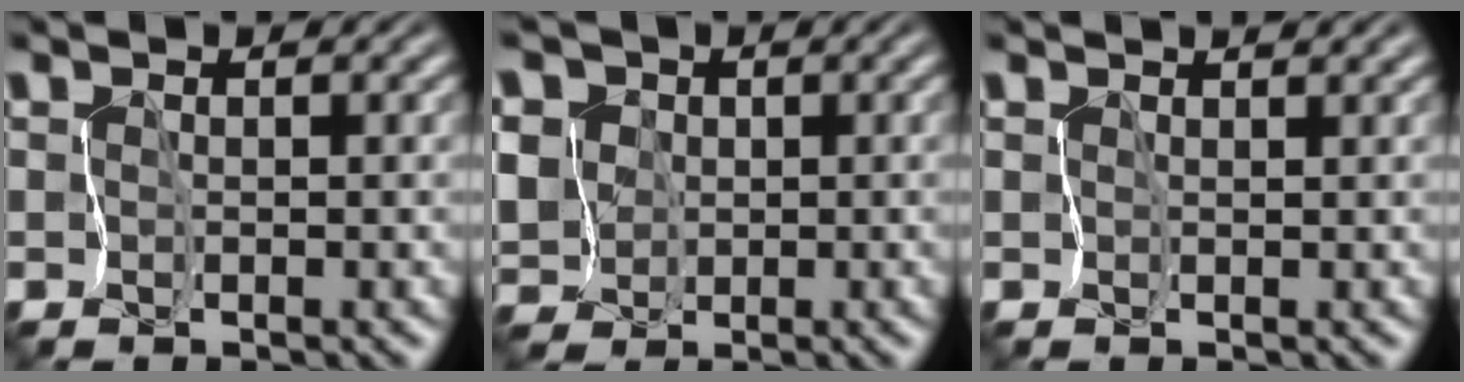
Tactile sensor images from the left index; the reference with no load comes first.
{"total": 6.4, "force": [0.2, 5.6, 2.9], "torque": [-0.070, 0.014, -0.027]}
{"total": 1.8, "force": [1.6, 0.4, 0.8], "torque": [-0.011, 0.005, 0.014]}